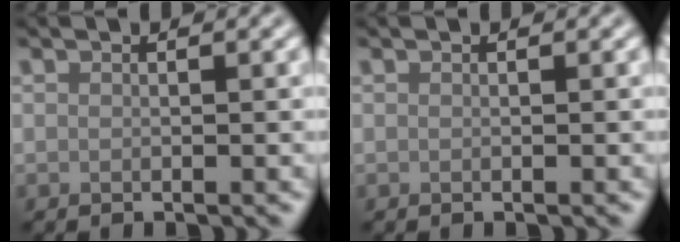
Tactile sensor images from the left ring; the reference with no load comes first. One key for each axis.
{"total": 0.0}